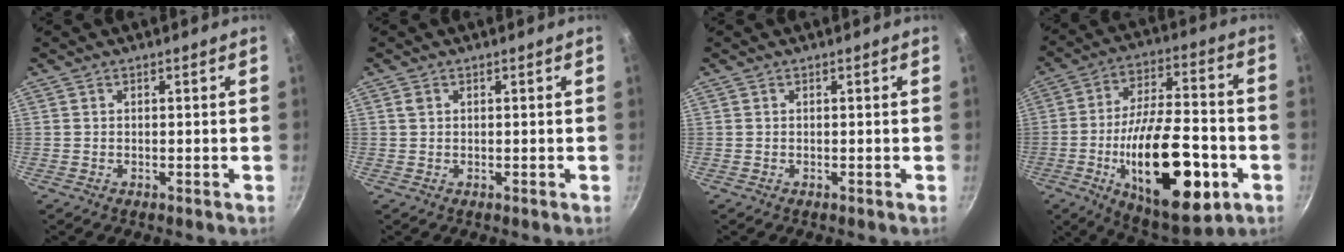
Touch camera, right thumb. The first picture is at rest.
{"total": 1.0, "force": [0.4, 0.7, 0.5], "torque": [-0.009, 0.000, 0.007]}
{"total": 0.0}
{"total": 25.6, "force": [-7.7, 11.1, 21.8], "torque": [-0.327, 0.027, -0.110]}